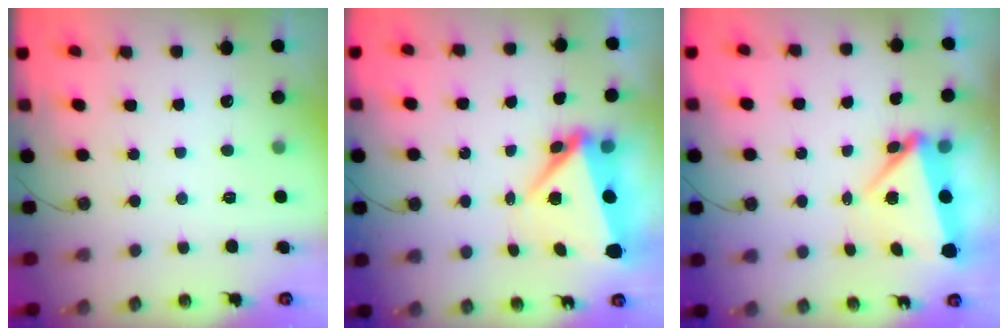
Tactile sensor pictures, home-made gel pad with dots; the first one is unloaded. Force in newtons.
{"total": 7.2, "press": 7.0, "slide": 1.8}
{"total": 6.0, "press": 5.1, "slide": 3.1}